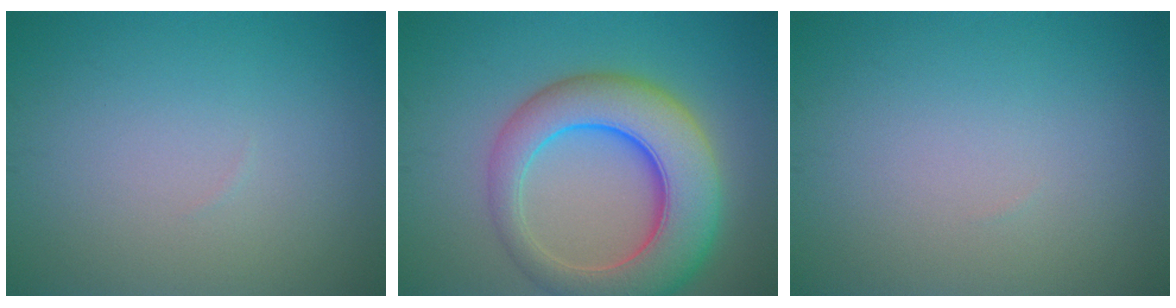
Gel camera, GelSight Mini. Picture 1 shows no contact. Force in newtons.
{"total": 9.5, "press": 9.5, "slide": 0.6}
{"total": 0.0}